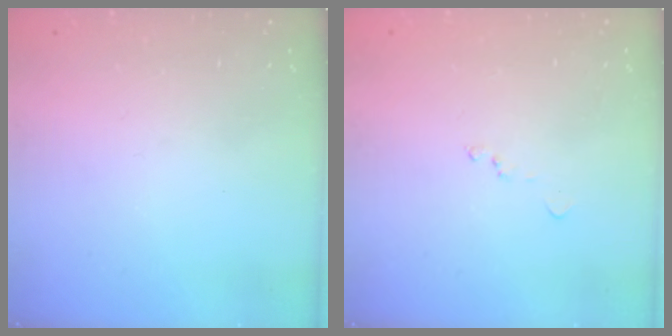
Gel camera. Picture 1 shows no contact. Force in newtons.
{"total": 9.5, "press": 9.5, "slide": 0.9}